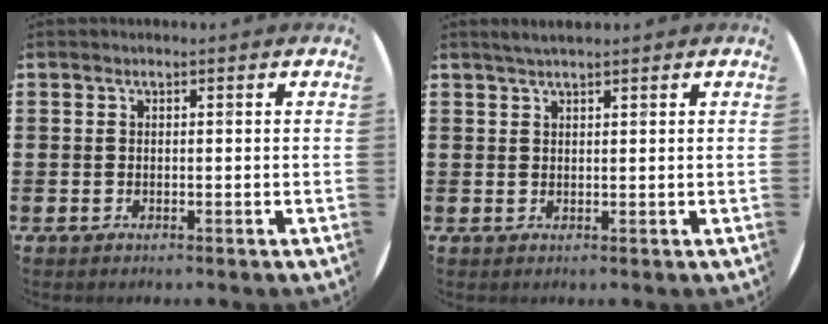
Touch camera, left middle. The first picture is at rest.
{"total": 1.6, "force": [1.4, 0.0, 0.7], "torque": [-0.014, 0.004, 0.025]}